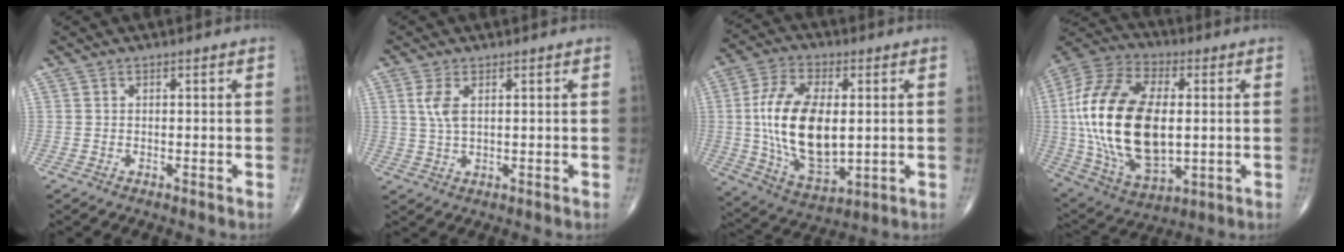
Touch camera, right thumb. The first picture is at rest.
{"total": 4.0, "force": [1.2, 1.8, 3.3], "torque": [-0.077, 0.000, 0.027]}
{"total": 18.9, "force": [0.9, 10.0, 16.0], "torque": [-0.297, -0.011, 0.025]}
{"total": 27.6, "force": [0.8, 15.2, 23.1], "torque": [-0.467, -0.007, 0.020]}